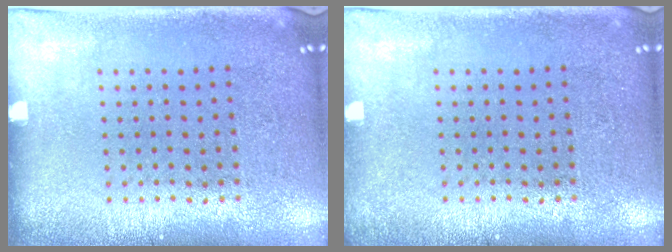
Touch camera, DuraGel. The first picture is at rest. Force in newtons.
{"total": 0.7, "press": 0.7, "slide": 0.1}